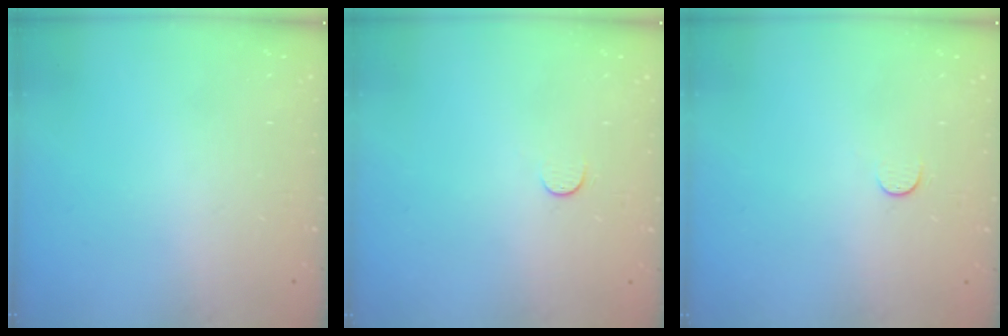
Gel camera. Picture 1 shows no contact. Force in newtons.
{"total": 3.5, "press": 3.5, "slide": 0.3}
{"total": 3.5, "press": 3.5, "slide": 0.3}